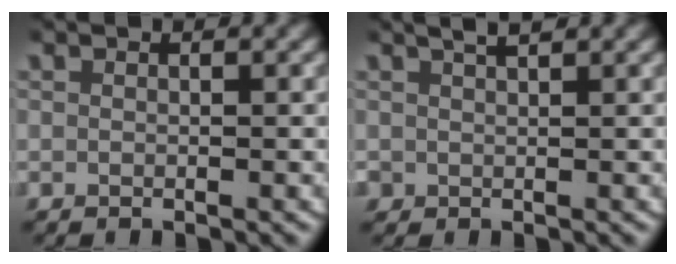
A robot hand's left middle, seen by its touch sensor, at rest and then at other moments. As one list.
[{"total": 2.0, "force": [0.8, 1.7, 0.8], "torque": [-0.024, 0.001, 0.018]}]